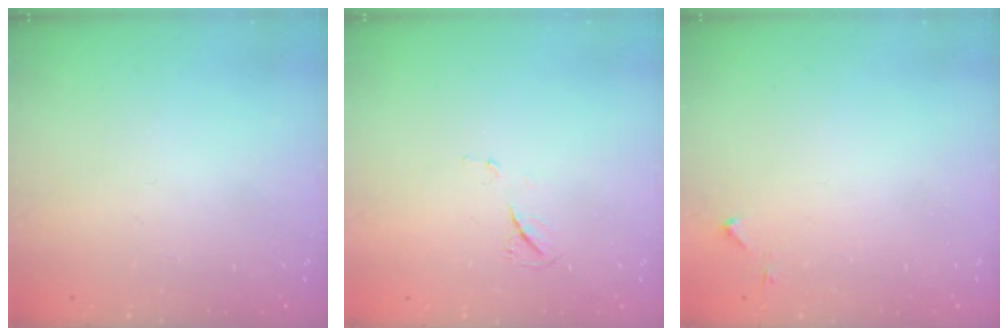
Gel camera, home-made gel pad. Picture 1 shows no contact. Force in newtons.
{"total": 4.5, "press": 4.5, "slide": 0.6}
{"total": 3.1, "press": 3.1, "slide": 0.5}